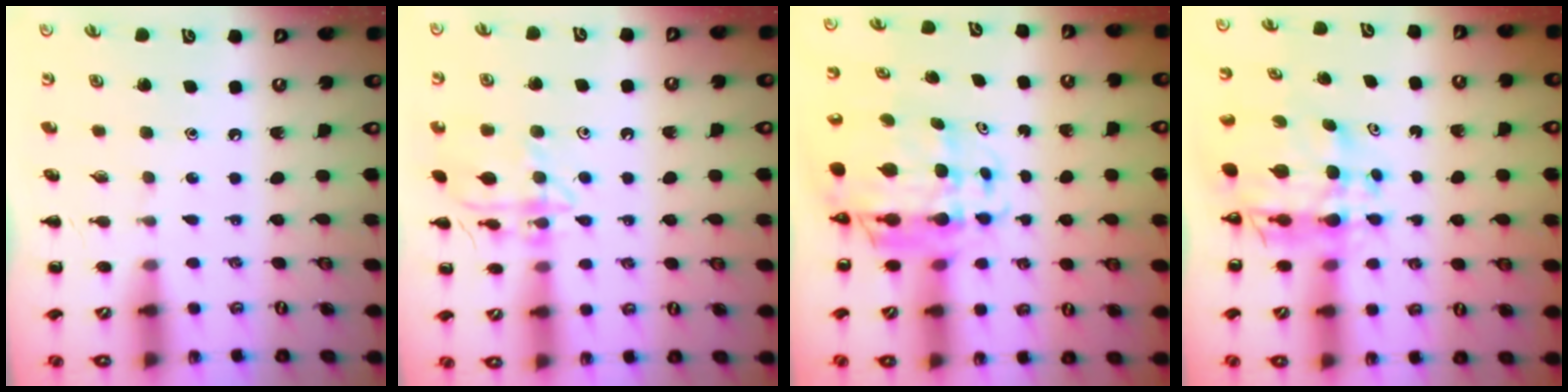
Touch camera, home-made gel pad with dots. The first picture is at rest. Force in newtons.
{"total": 13.7, "press": 13.7, "slide": 0.4}
{"total": 9.5, "press": 9.1, "slide": 2.8}
{"total": 8.6, "press": 8.0, "slide": 3.2}